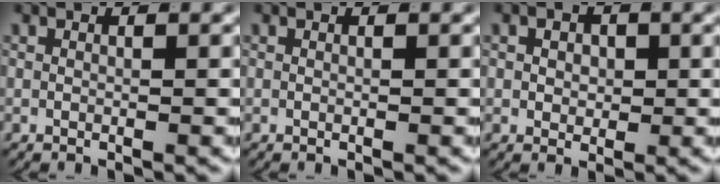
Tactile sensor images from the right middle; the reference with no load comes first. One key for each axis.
{"total": 0.0}
{"total": 1.9, "fx": 0.1, "fy": 1.6, "fz": 1.1, "tx": -0.011, "ty": -0.006, "tz": 0.006}